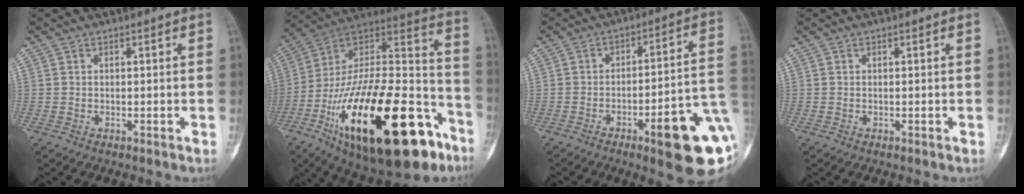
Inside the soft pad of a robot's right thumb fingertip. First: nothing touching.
{"total": 39.8, "force": [-18.1, 16.4, 31.5], "torque": [-0.500, 0.060, -0.287]}
{"total": 17.9, "force": [-6.5, 3.9, 16.2], "torque": [-0.161, 0.034, -0.077]}
{"total": 0.0}